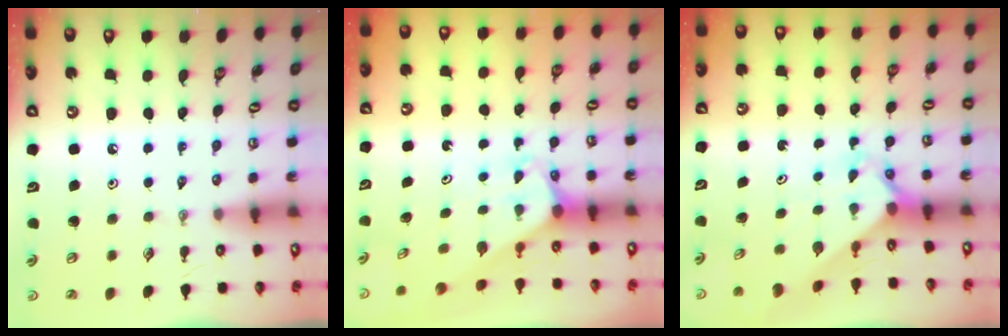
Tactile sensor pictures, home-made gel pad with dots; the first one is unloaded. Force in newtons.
{"total": 2.1, "press": 2.1, "slide": 0.1}
{"total": 2.3, "press": 2.3, "slide": 0.2}